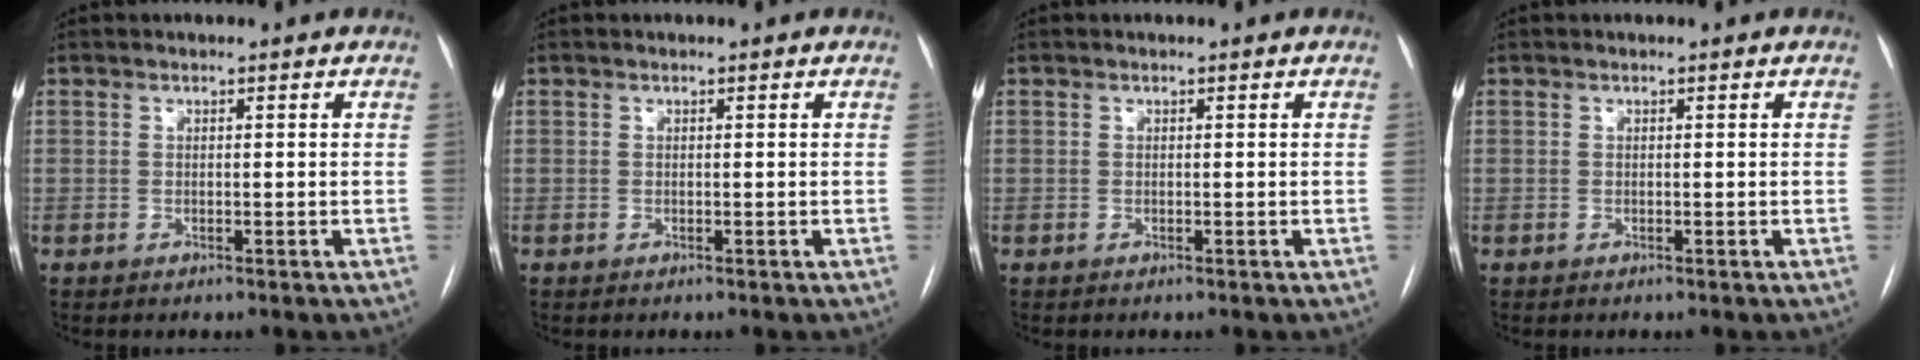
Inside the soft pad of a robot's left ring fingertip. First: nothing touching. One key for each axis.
{"total": 0.0}
{"total": 0.0}
{"total": 0.0}